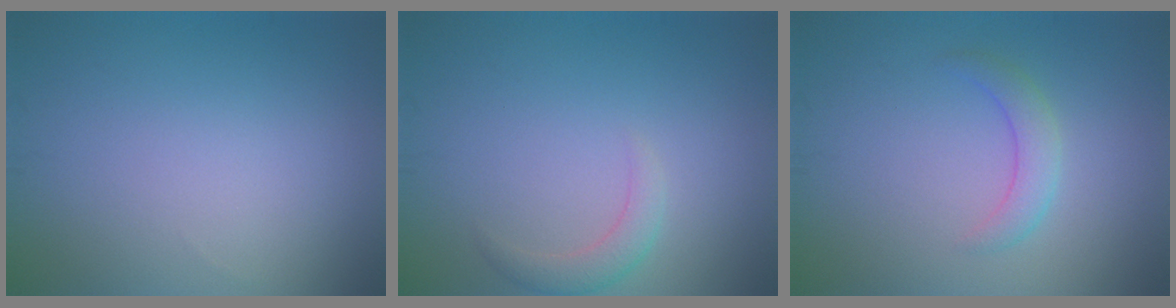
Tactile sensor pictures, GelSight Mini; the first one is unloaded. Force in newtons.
{"total": 1.7, "press": 1.7, "slide": 0.3}
{"total": 2.0, "press": 2.0, "slide": 0.0}